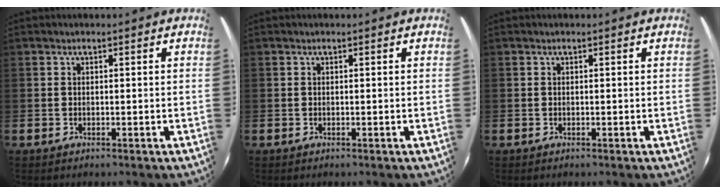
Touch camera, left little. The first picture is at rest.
{"total": 0.0}
{"total": 0.0}